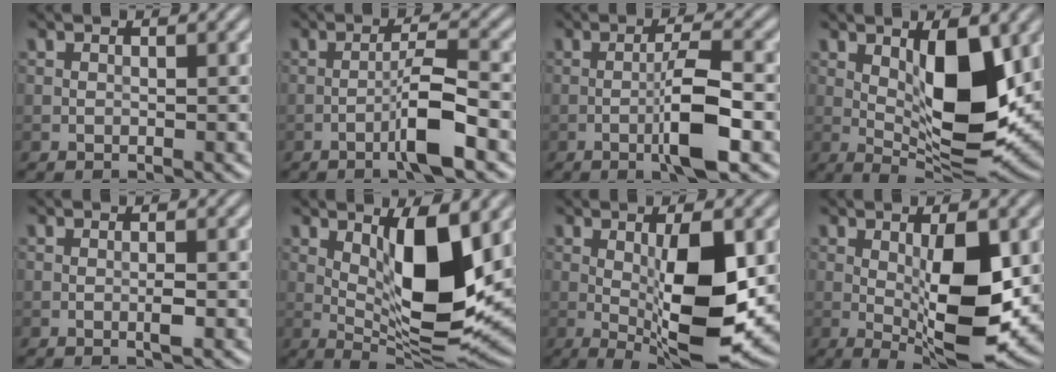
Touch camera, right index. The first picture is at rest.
{"total": 4.3, "force": [-2.0, 0.3, 3.7], "torque": [-0.065, 0.014, -0.044]}
{"total": 5.3, "force": [-1.6, 0.8, 5.0], "torque": [-0.087, 0.006, -0.032]}
{"total": 9.1, "force": [1.4, 3.4, 8.3], "torque": [-0.130, -0.008, 0.026]}
{"total": 1.0, "force": [-0.3, 0.1, 1.0], "torque": [-0.017, -0.001, -0.006]}
{"total": 10.0, "force": [1.7, 3.2, 9.3], "torque": [-0.150, -0.014, 0.035]}
{"total": 9.1, "force": [-0.2, 2.6, 8.8], "torque": [-0.141, -0.014, 0.003]}
{"total": 8.3, "force": [-0.1, 2.6, 7.9], "torque": [-0.127, -0.011, 0.004]}